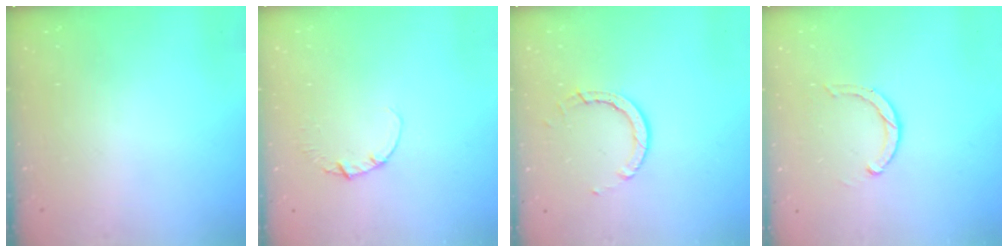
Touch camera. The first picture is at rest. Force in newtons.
{"total": 1.1, "press": 1.1, "slide": 0.1}
{"total": 4.9, "press": 4.9, "slide": 0.5}
{"total": 3.0, "press": 2.9, "slide": 0.5}